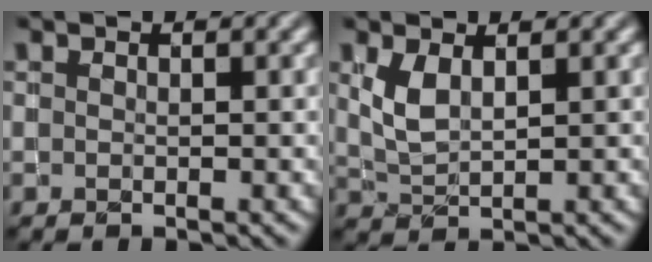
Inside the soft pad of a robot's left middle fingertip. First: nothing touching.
{"total": 2.3, "force": [0.8, 1.1, 1.9], "torque": [-0.049, -0.003, 0.023]}